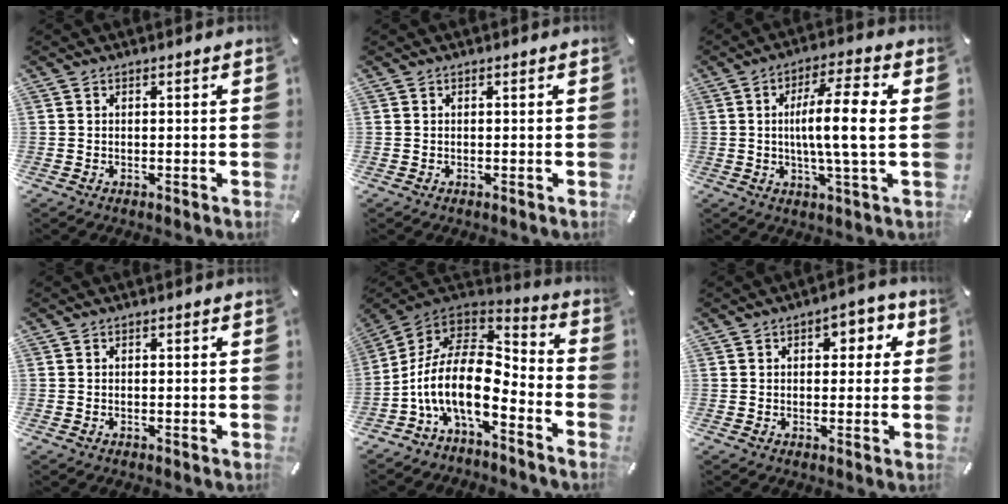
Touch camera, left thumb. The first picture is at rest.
{"total": 0.0}
{"total": 11.8, "force": [0.8, 1.4, 11.7], "torque": [-0.202, 0.003, 0.005]}
{"total": 0.0}
{"total": 16.2, "force": [-5.9, 8.2, 12.6], "torque": [-0.278, -0.001, -0.105]}
{"total": 5.2, "force": [1.5, 3.3, 3.7], "torque": [-0.038, -0.003, 0.016]}